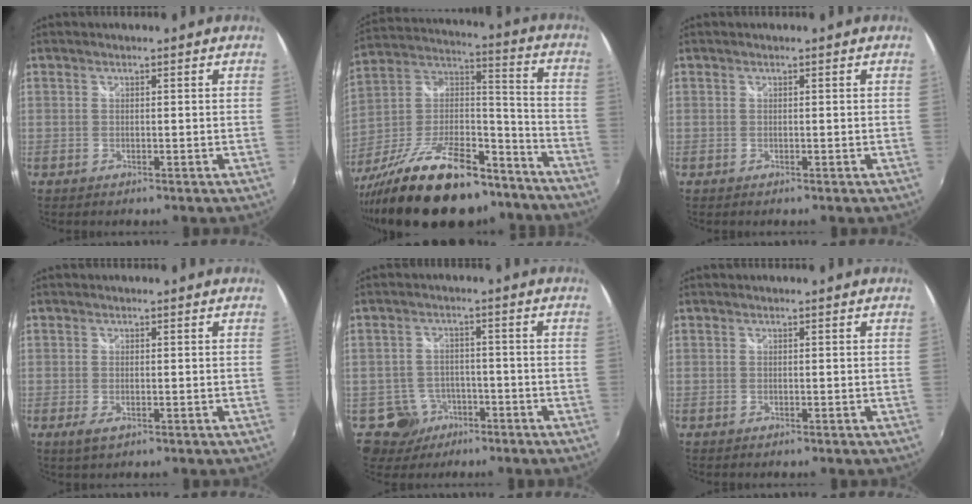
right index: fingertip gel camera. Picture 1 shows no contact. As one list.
[{"total": 27.0, "force": [-19.2, 10.8, 15.7], "torque": [-0.285, 0.004, -0.294]}, {"total": 0.0}, {"total": 2.2, "force": [-0.6, 1.0, 1.8], "torque": [-0.035, -0.009, -0.007]}, {"total": 6.6, "force": [-3.4, 5.6, 0.9], "torque": [-0.035, 0.012, -0.044]}, {"total": 0.0}]